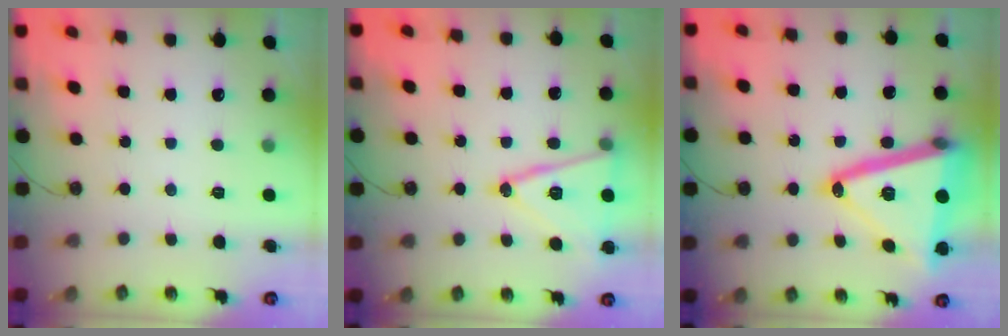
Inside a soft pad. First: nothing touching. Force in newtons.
{"total": 15.3, "press": 14.9, "slide": 3.4}
{"total": 26.8, "press": 26.5, "slide": 3.9}